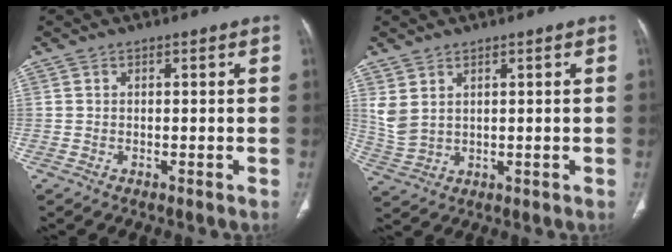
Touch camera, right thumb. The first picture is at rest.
{"total": 4.7, "force": [2.3, 2.6, 3.2], "torque": [-0.069, -0.008, 0.060]}